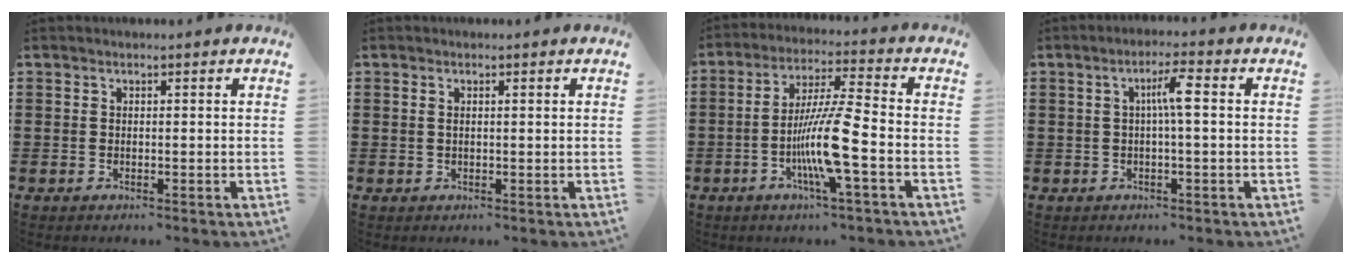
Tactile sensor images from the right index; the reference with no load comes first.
{"total": 1.0, "force": [0.3, 0.3, 0.9], "torque": [-0.018, 0.003, 0.005]}
{"total": 10.3, "force": [-3.4, 0.3, 9.8], "torque": [-0.198, -0.014, -0.071]}
{"total": 4.2, "force": [0.2, 0.3, 4.2], "torque": [-0.079, 0.006, -0.002]}